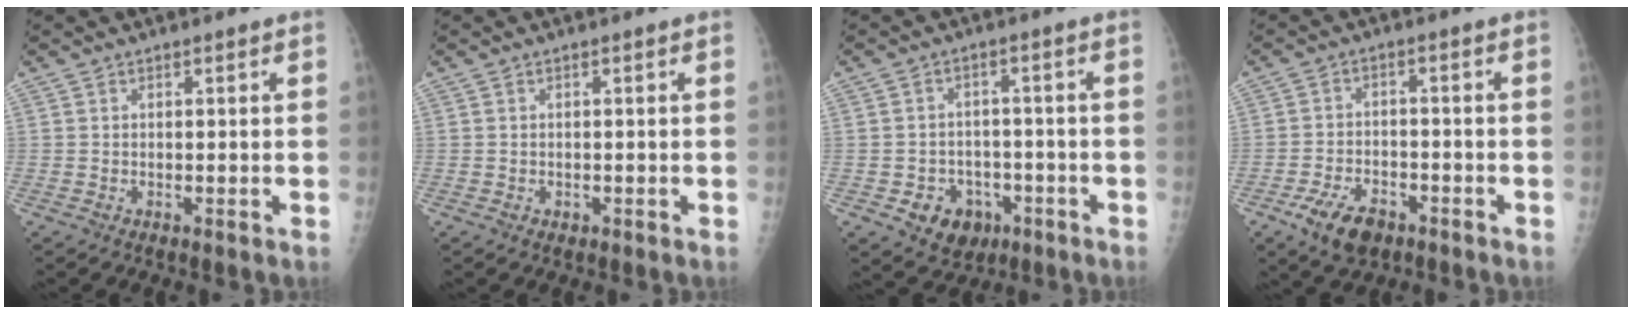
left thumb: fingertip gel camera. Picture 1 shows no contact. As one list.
[{"total": 0.7, "force": [-0.3, 0.6, 0.3], "torque": [-0.003, 0.001, -0.002]}, {"total": 7.9, "force": [-3.4, 6.5, 3.0], "torque": [-0.022, 0.025, -0.039]}, {"total": 8.1, "force": [-4.7, 4.6, 4.7], "torque": [-0.079, 0.019, -0.077]}]